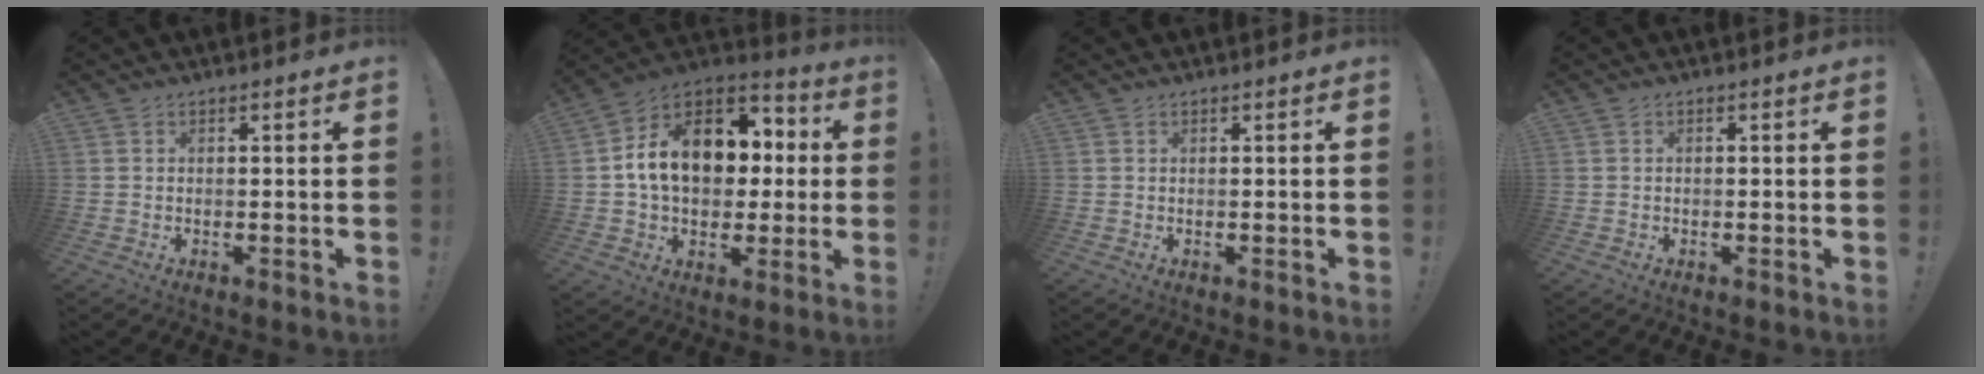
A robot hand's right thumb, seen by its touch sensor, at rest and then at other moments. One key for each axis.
{"total": 18.1, "fx": 2.8, "fy": 13.2, "fz": 12.0, "tx": -0.182, "ty": 0.005, "tz": 0.060}
{"total": 0.0}
{"total": 0.5, "fx": -0.4, "fy": 0.1, "fz": 0.3, "tx": -0.011, "ty": 0.002, "tz": -0.006}